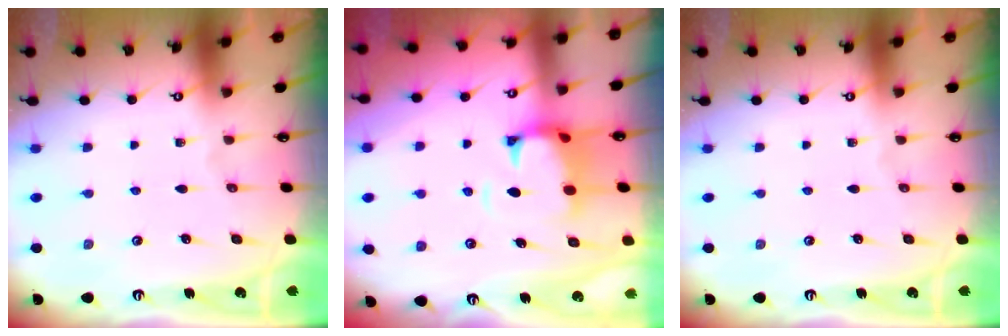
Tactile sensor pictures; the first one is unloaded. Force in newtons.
{"total": 2.3, "press": 2.0, "slide": 1.2}
{"total": 0.0}